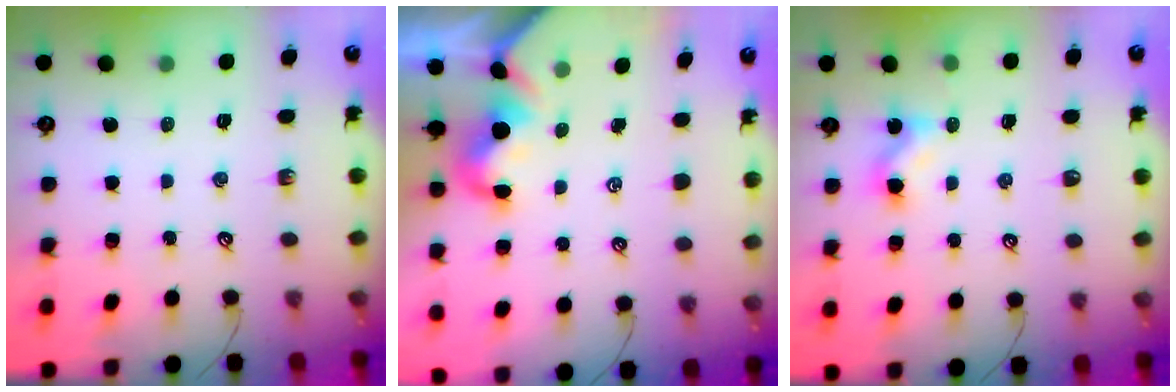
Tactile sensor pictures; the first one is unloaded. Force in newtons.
{"total": 1.4, "press": 1.3, "slide": 0.5}
{"total": 3.0, "press": 2.9, "slide": 0.4}